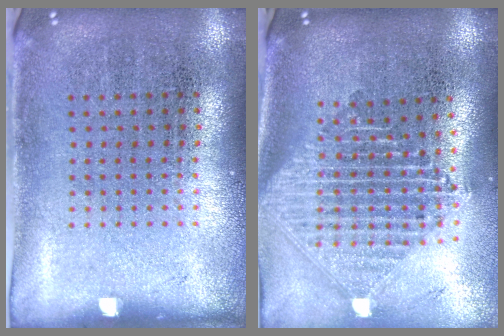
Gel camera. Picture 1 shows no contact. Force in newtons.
{"total": 2.3, "press": 1.8, "slide": 1.4}